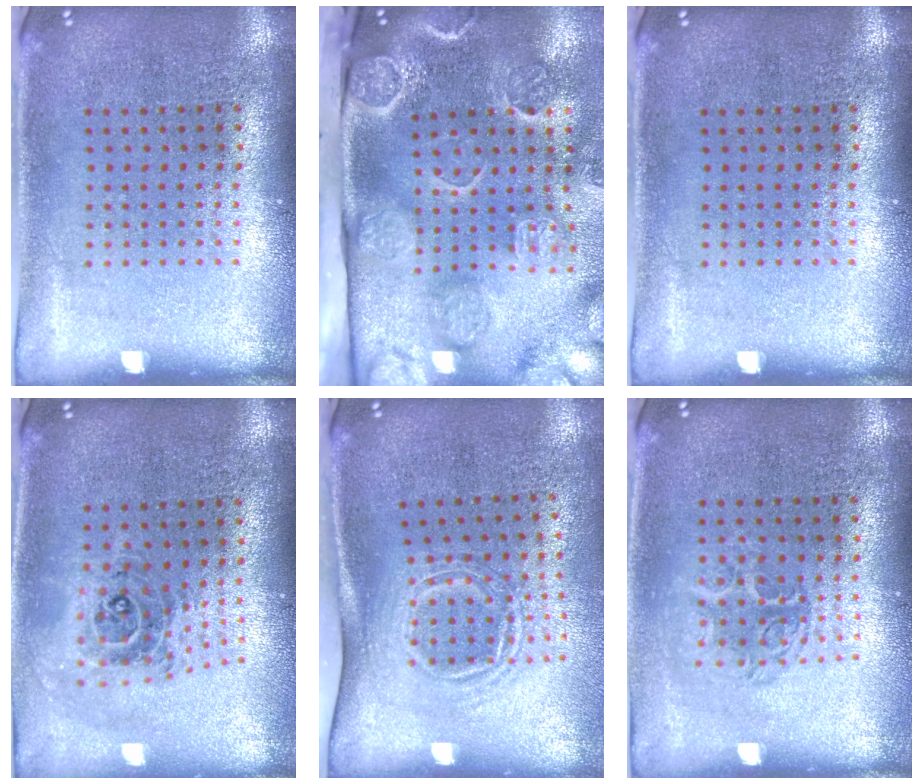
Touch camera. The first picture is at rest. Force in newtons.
{"total": 4.7, "press": 3.6, "slide": 3.1}
{"total": 0.0}
{"total": 1.0, "press": 0.9, "slide": 0.3}
{"total": 1.7, "press": 1.2, "slide": 1.2}
{"total": 1.3, "press": 1.0, "slide": 0.7}